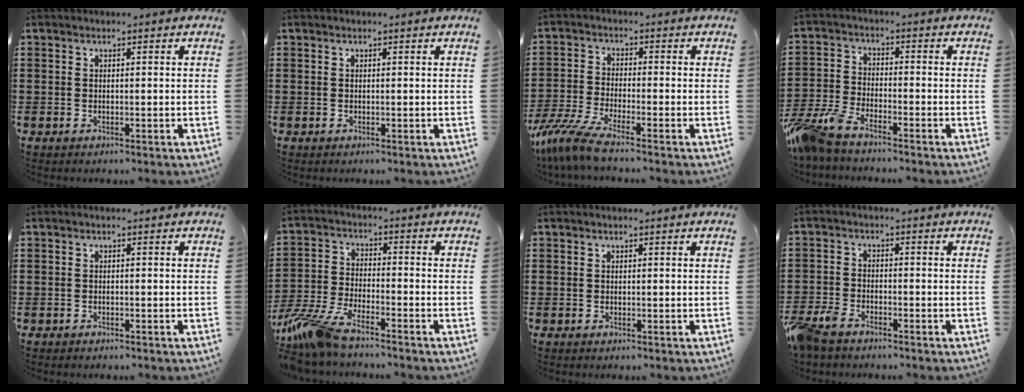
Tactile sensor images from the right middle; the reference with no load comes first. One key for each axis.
{"total": 0.0}
{"total": 5.9, "fx": -5.0, "fy": 0.2, "fz": 3.2, "tx": -0.095, "ty": -0.023, "tz": -0.104}
{"total": 6.3, "fx": -5.5, "fy": 1.2, "fz": 2.9, "tx": -0.098, "ty": -0.013, "tz": -0.117}
{"total": 0.6, "fx": -0.6, "fy": 0.2, "fz": 0.0, "tx": -0.002, "ty": 0.001, "tz": -0.013}
{"total": 8.3, "fx": -7.1, "fy": 1.1, "fz": 4.1, "tx": -0.111, "ty": -0.008, "tz": -0.145}
{"total": 0.0}
{"total": 4.3, "fx": -3.7, "fy": 1.5, "fz": 1.5, "tx": -0.059, "ty": -0.005, "tz": -0.085}